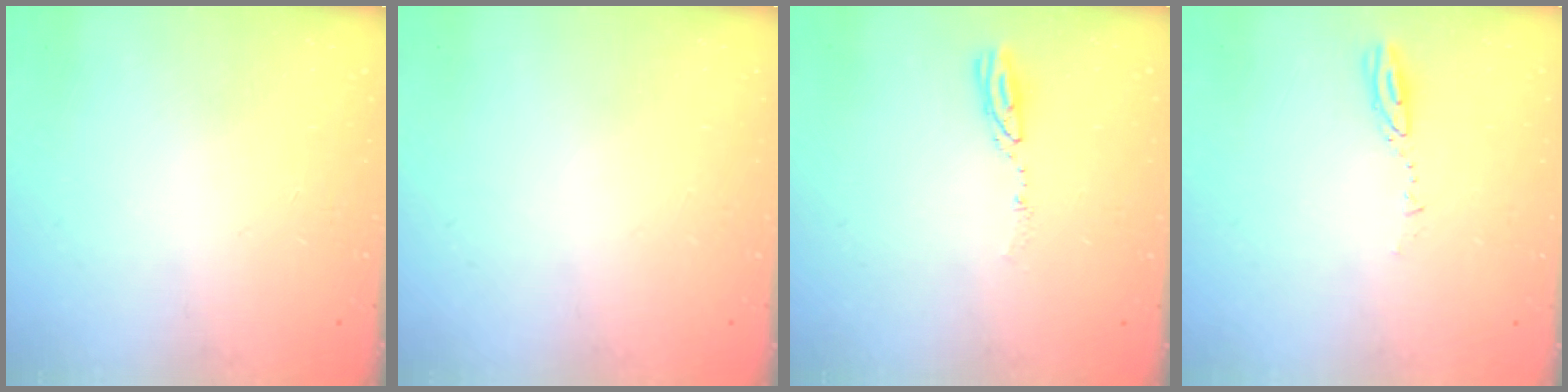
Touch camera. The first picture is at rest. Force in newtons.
{"total": 0.0}
{"total": 3.8, "press": 3.8, "slide": 0.3}
{"total": 2.9, "press": 2.9, "slide": 0.3}